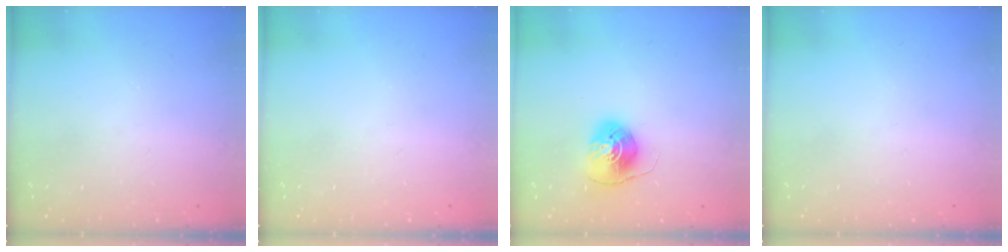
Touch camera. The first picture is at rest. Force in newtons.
{"total": 0.0}
{"total": 8.3, "press": 8.3, "slide": 0.4}
{"total": 0.0}